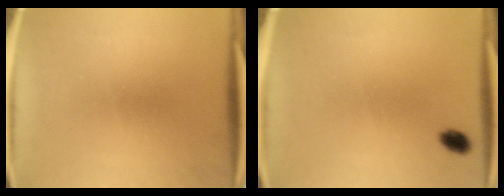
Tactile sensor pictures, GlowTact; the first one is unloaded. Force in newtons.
{"total": 2.2}